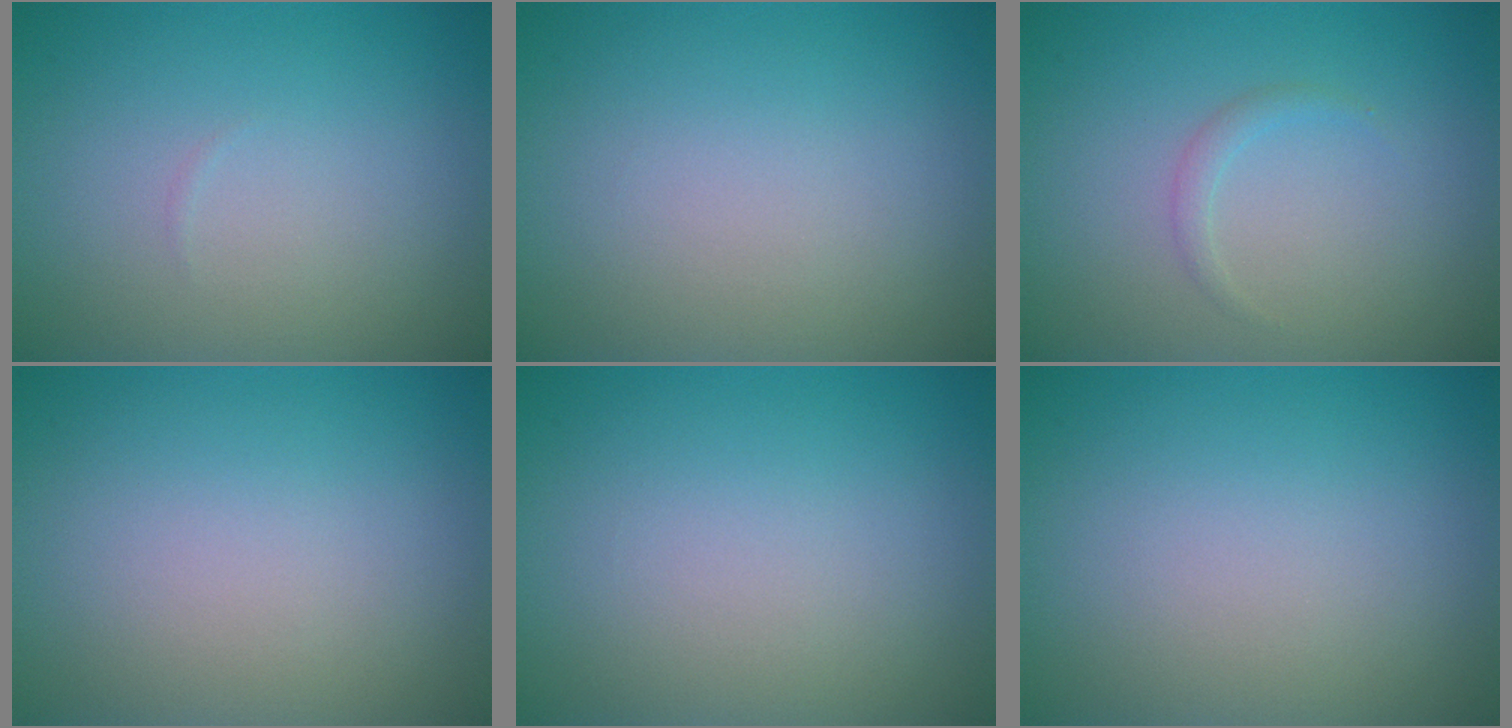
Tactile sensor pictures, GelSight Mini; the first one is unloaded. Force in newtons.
{"total": 0.0}
{"total": 0.9, "press": 0.9, "slide": 0.1}
{"total": 0.0}
{"total": 0.0}
{"total": 0.0}